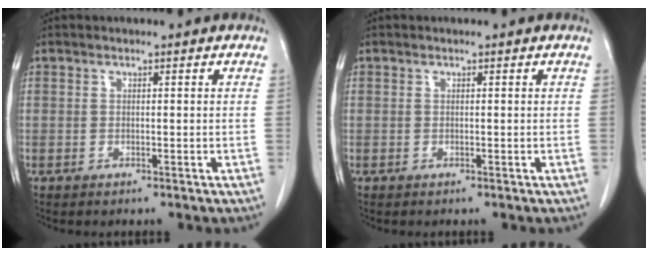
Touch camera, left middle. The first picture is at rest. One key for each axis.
{"total": 0.0}